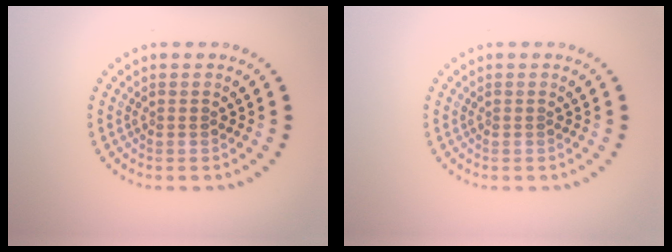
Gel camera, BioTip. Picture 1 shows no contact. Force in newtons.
{"total": 0.0}